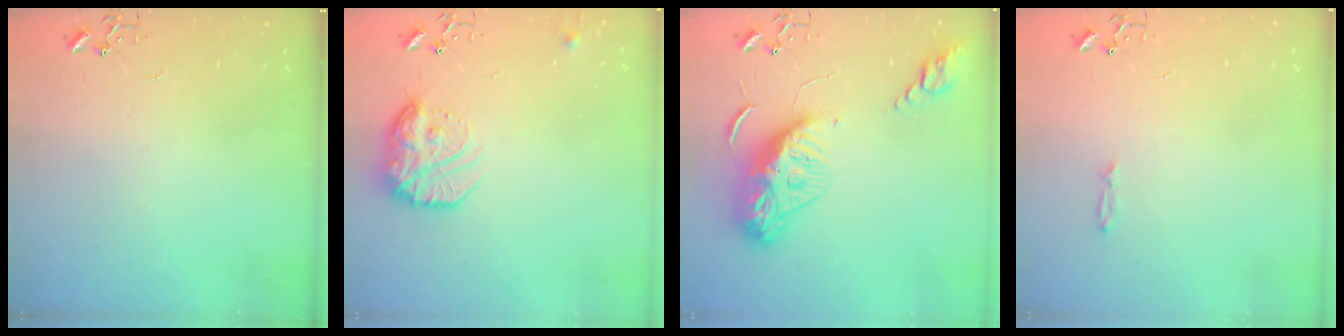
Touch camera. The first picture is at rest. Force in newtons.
{"total": 16.9, "press": 16.8, "slide": 1.4}
{"total": 12.9, "press": 12.9, "slide": 1.2}
{"total": 3.6, "press": 3.6, "slide": 0.4}